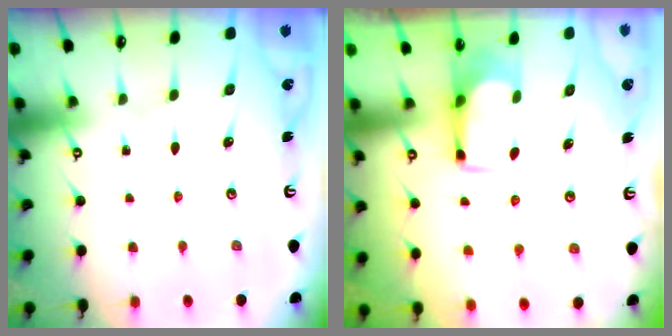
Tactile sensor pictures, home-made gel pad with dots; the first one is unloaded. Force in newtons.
{"total": 2.6, "press": 2.6, "slide": 0.4}